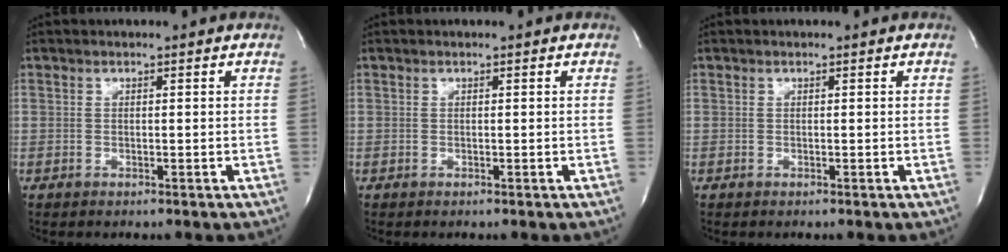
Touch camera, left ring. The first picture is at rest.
{"total": 0.0}
{"total": 0.0}